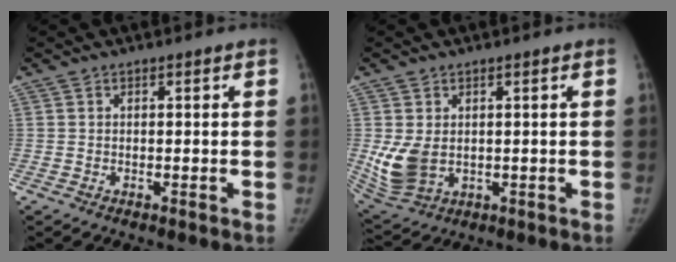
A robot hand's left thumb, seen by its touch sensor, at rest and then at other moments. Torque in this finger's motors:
{"motor_torque": [0.10, 1.49, 0.77, -0.76, 0.07]}